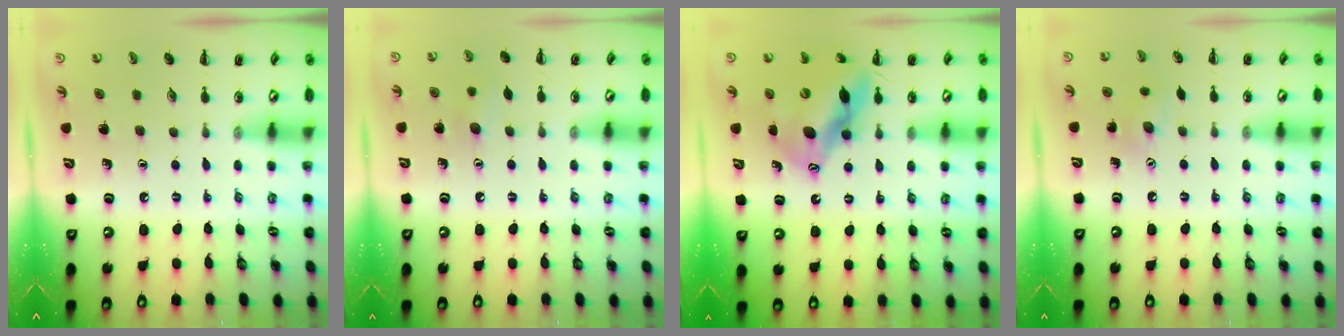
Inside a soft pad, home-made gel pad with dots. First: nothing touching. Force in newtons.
{"total": 5.4, "press": 5.3, "slide": 1.3}
{"total": 13.6, "press": 13.2, "slide": 3.4}
{"total": 6.9, "press": 6.8, "slide": 1.4}